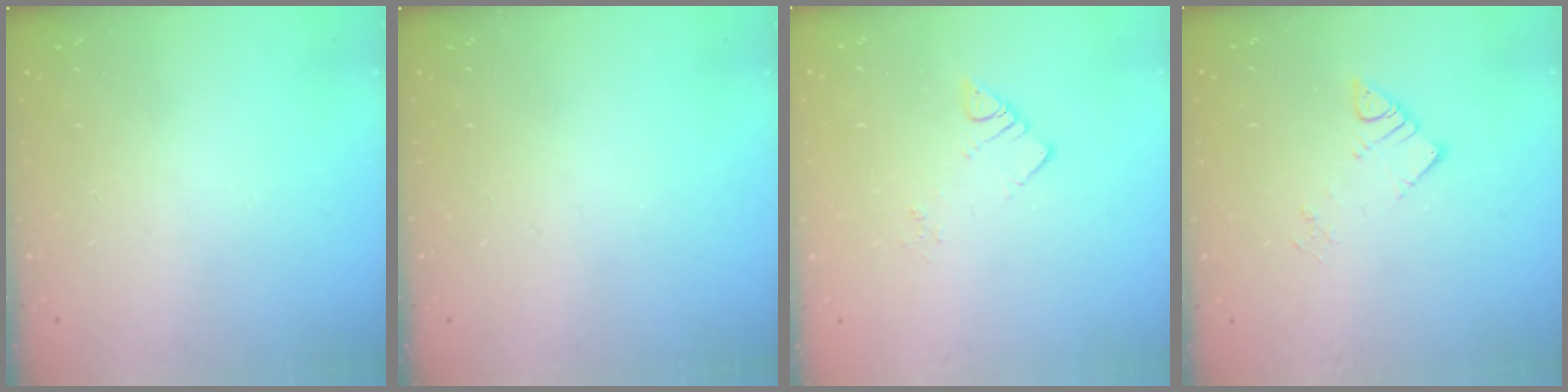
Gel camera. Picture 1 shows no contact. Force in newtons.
{"total": 0.0}
{"total": 2.6, "press": 2.6, "slide": 0.1}
{"total": 5.1, "press": 5.1, "slide": 0.4}